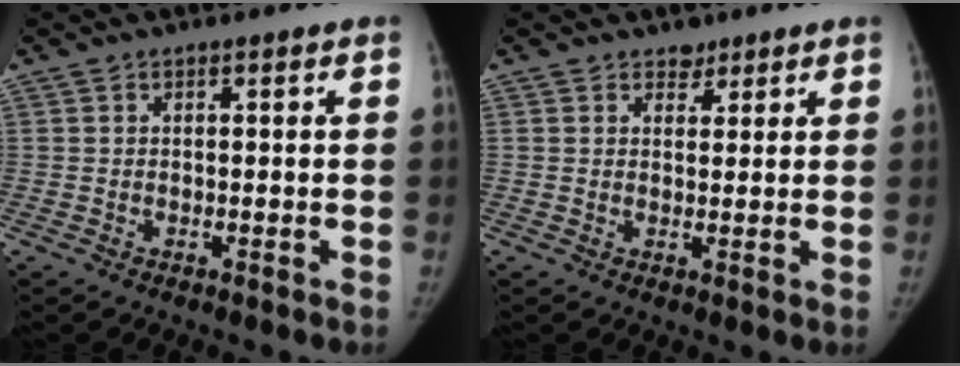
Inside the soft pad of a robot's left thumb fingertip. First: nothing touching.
{"total": 2.3, "force": [1.7, 1.5, 0.3], "torque": [0.013, -0.010, 0.022]}